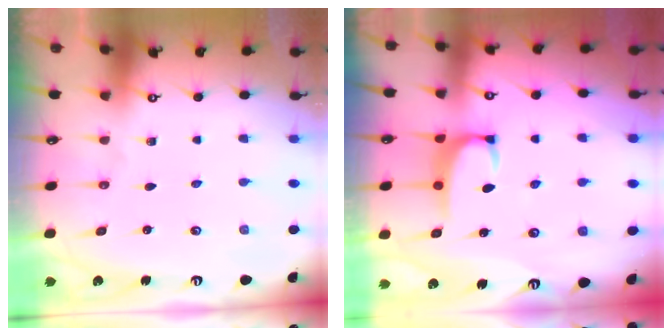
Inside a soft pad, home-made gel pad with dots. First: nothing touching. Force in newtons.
{"total": 2.3, "press": 2.2, "slide": 0.7}